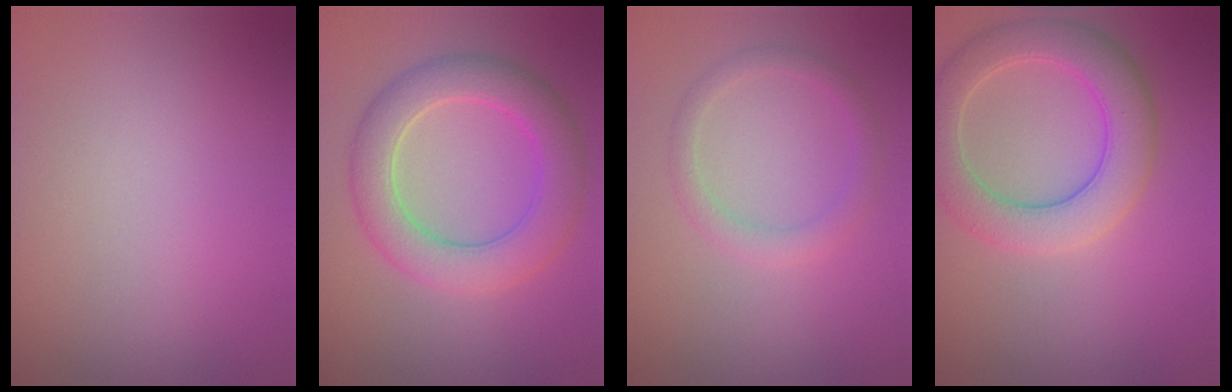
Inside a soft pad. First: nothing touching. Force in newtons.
{"total": 6.0, "press": 6.0, "slide": 0.2}
{"total": 2.0, "press": 2.0, "slide": 0.1}
{"total": 6.0, "press": 6.0, "slide": 0.3}